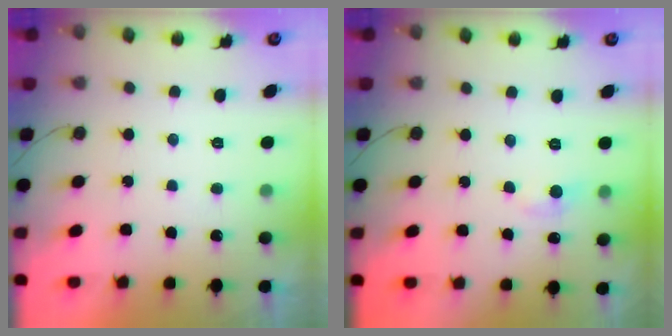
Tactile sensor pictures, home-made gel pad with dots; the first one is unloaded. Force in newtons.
{"total": 5.6, "press": 5.5, "slide": 0.7}